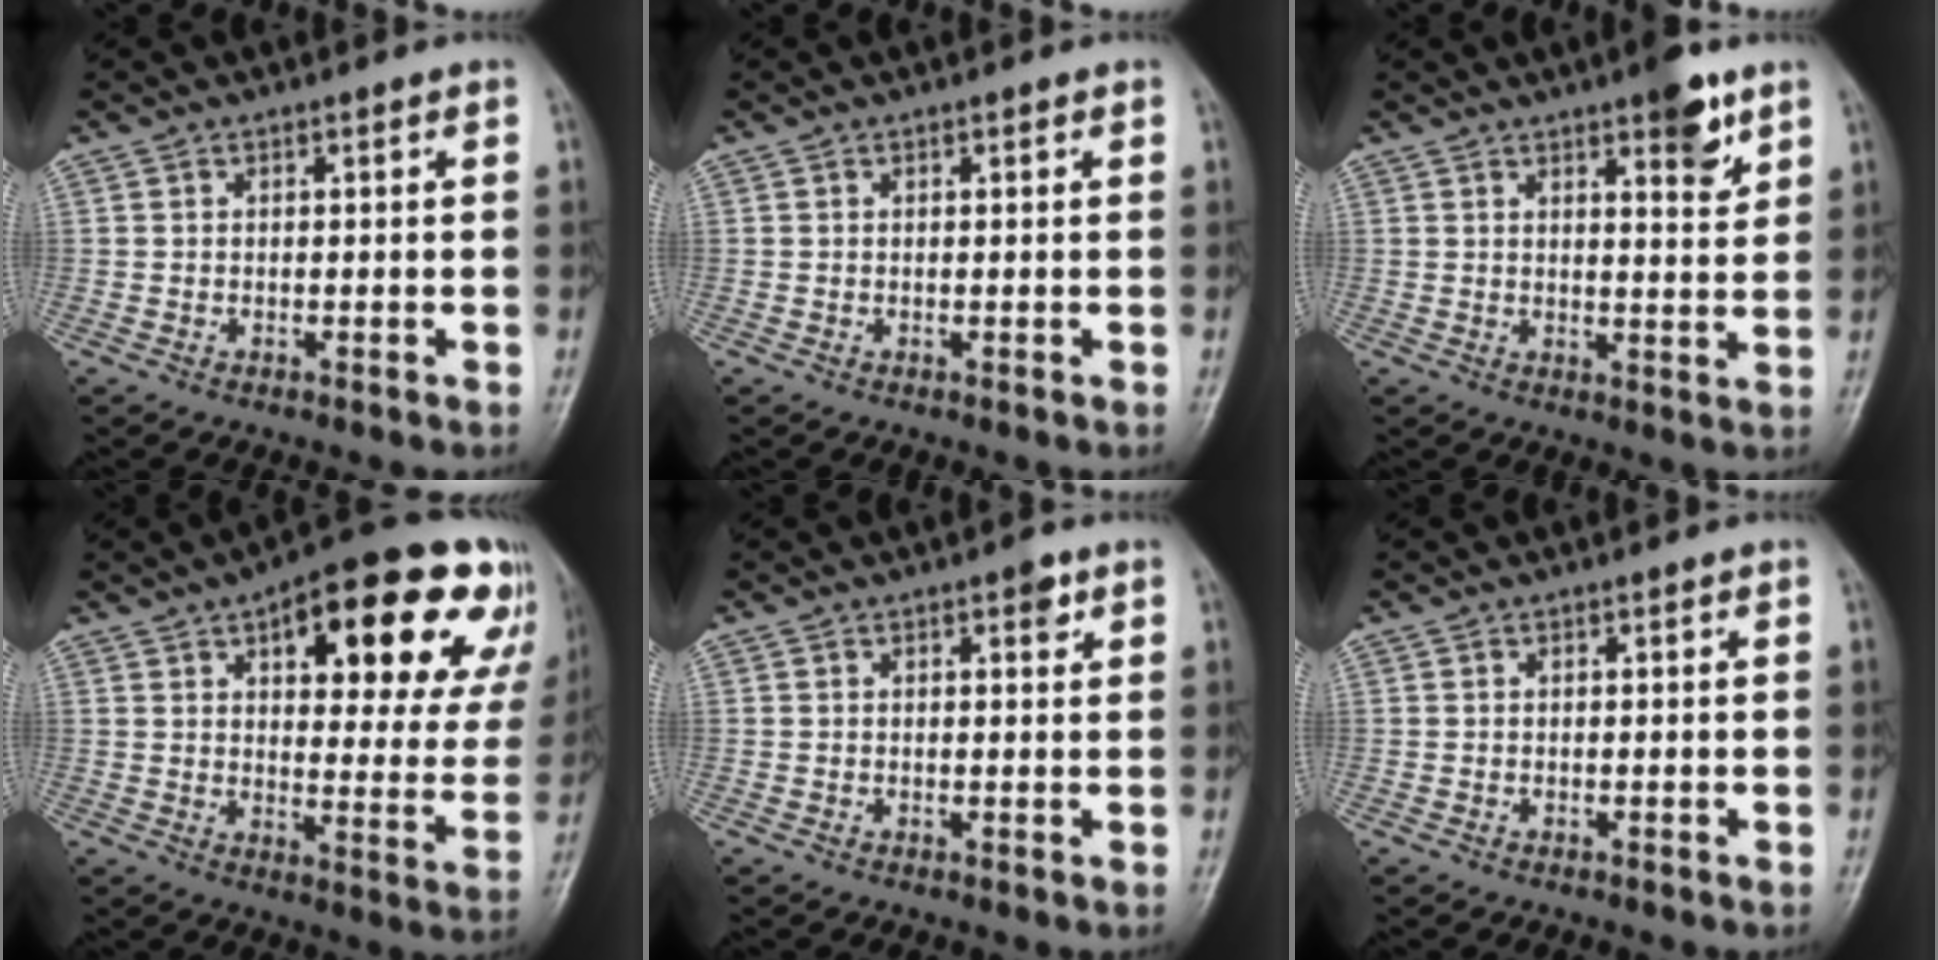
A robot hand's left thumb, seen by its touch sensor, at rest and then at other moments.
{"total": 0.5, "force": [0.3, 0.2, 0.3], "torque": [-0.004, -0.001, 0.003]}
{"total": 6.8, "force": [4.2, 2.0, 5.0], "torque": [-0.054, -0.024, 0.054]}
{"total": 24.0, "force": [11.9, 9.5, 18.5], "torque": [-0.198, -0.010, 0.159]}
{"total": 2.1, "force": [1.2, 0.9, 1.5], "torque": [-0.014, -0.003, 0.013]}
{"total": 0.0}